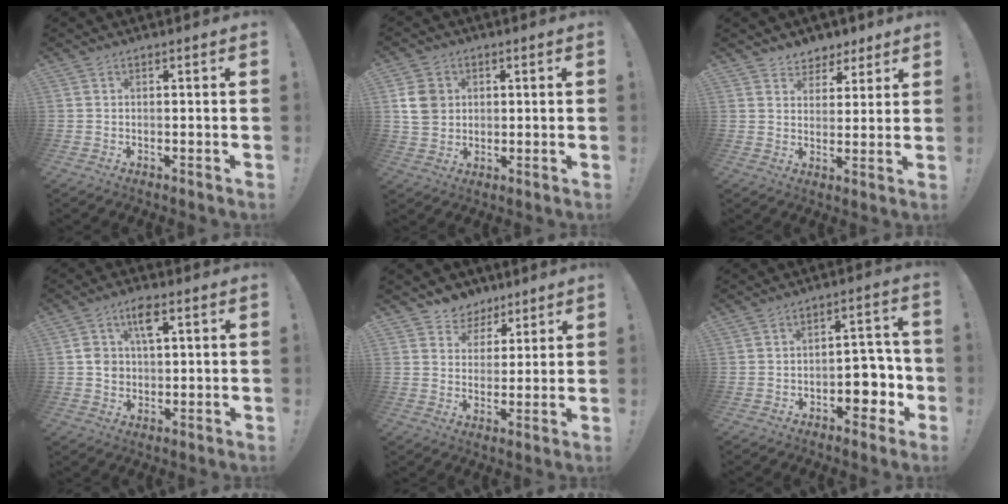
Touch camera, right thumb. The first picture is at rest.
{"total": 8.1, "force": [1.7, 7.0, 3.7], "torque": [-0.062, 0.002, 0.036]}
{"total": 6.1, "force": [4.1, 4.5, 0.5], "torque": [-0.003, -0.033, 0.081]}
{"total": 7.6, "force": [2.6, 4.9, 5.1], "torque": [-0.089, 0.002, 0.044]}
{"total": 6.3, "force": [3.7, 5.1, 0.3], "torque": [-0.002, -0.033, 0.075]}
{"total": 9.1, "force": [-3.8, 6.1, 5.5], "torque": [-0.042, 0.018, -0.060]}